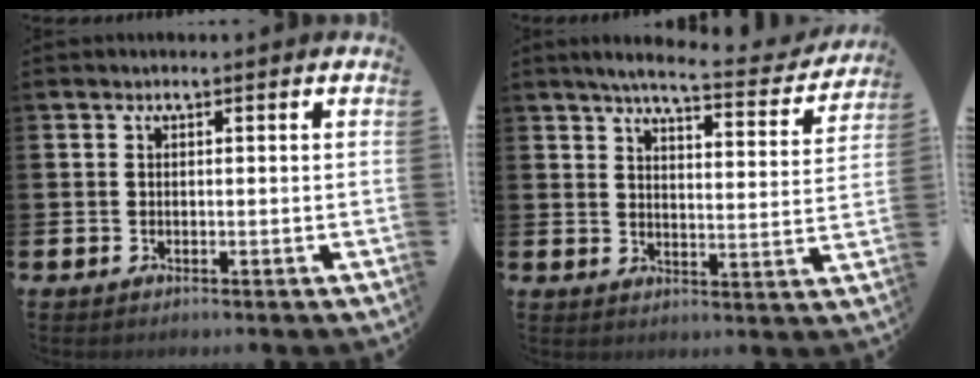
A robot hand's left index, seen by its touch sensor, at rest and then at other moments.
{"total": 5.9, "force": [5.3, 0.7, 2.5], "torque": [-0.053, -0.035, 0.083]}